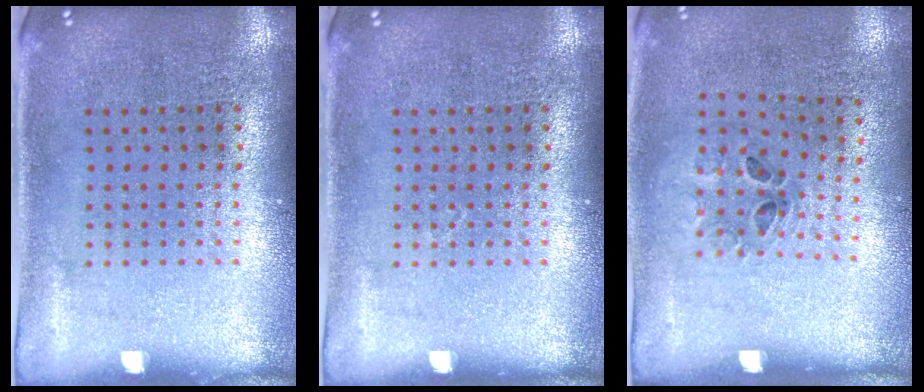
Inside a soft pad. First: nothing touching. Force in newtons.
{"total": 0.0}
{"total": 1.2, "press": 0.6, "slide": 1.0}